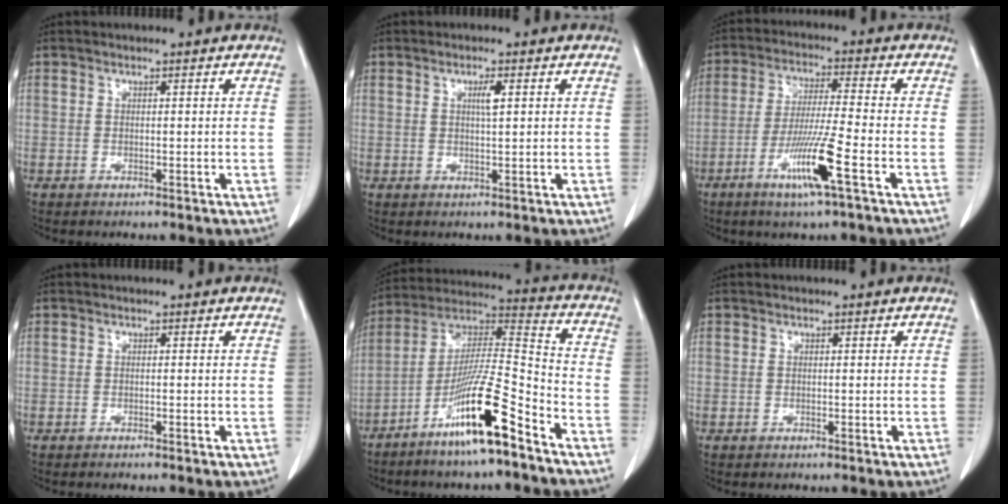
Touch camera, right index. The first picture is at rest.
{"total": 2.0, "force": [0.7, 0.1, 1.9], "torque": [-0.034, 0.000, 0.011]}
{"total": 9.8, "force": [-4.4, -0.8, 8.7], "torque": [-0.168, -0.019, -0.085]}
{"total": 0.5, "force": [-0.5, -0.1, 0.2], "torque": [-0.001, 0.001, -0.009]}
{"total": 15.5, "force": [-9.4, 0.4, 12.3], "torque": [-0.236, -0.013, -0.177]}
{"total": 0.0}